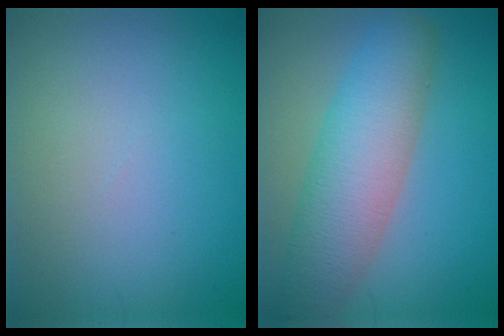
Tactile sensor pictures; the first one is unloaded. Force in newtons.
{"total": 7.3, "press": 7.3, "slide": 0.3}